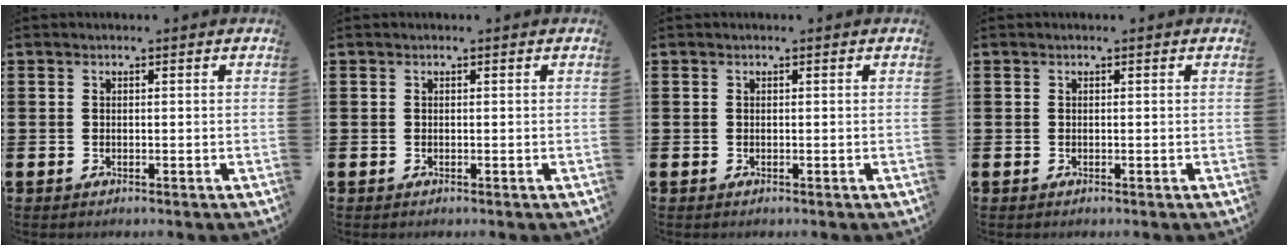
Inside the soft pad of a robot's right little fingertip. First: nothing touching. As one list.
[{"total": 0.0}, {"total": 0.0}, {"total": 0.0}]